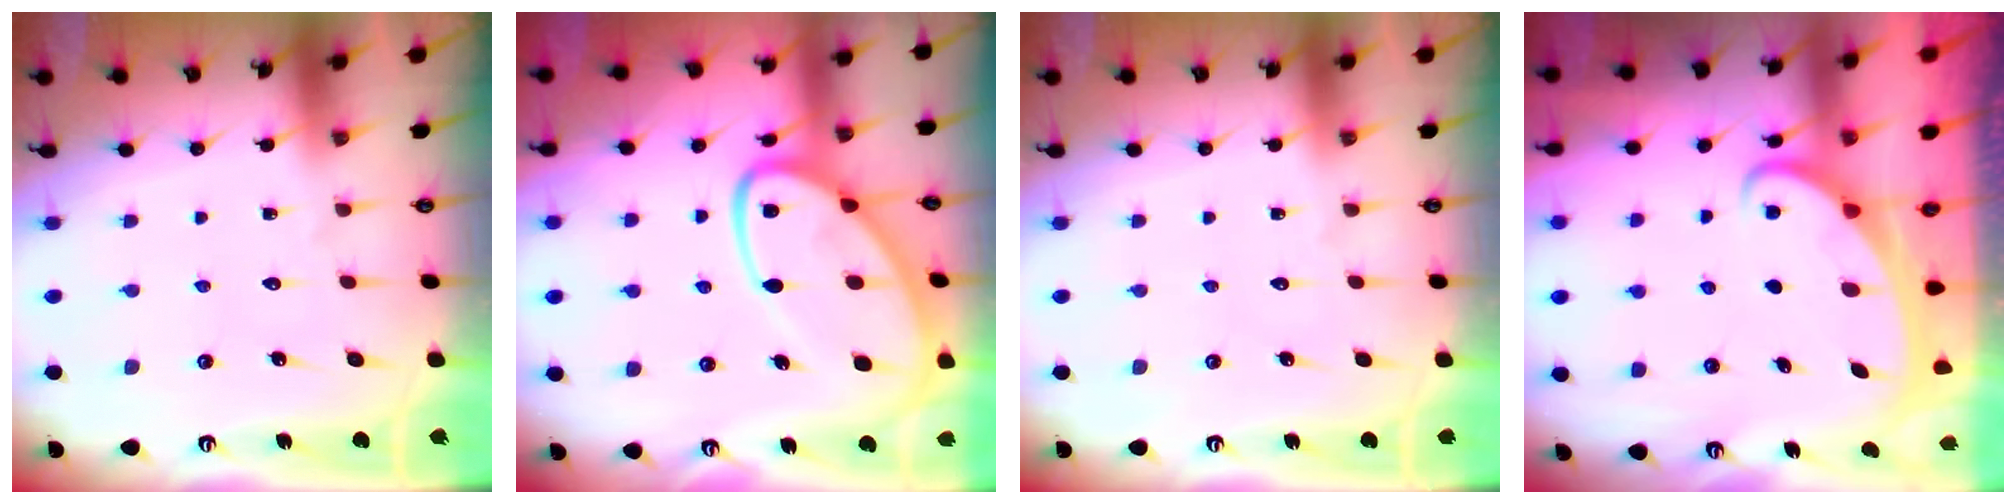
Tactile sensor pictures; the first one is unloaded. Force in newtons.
{"total": 16.2, "press": 16.1, "slide": 1.7}
{"total": 0.0}
{"total": 2.0, "press": 2.0, "slide": 0.4}